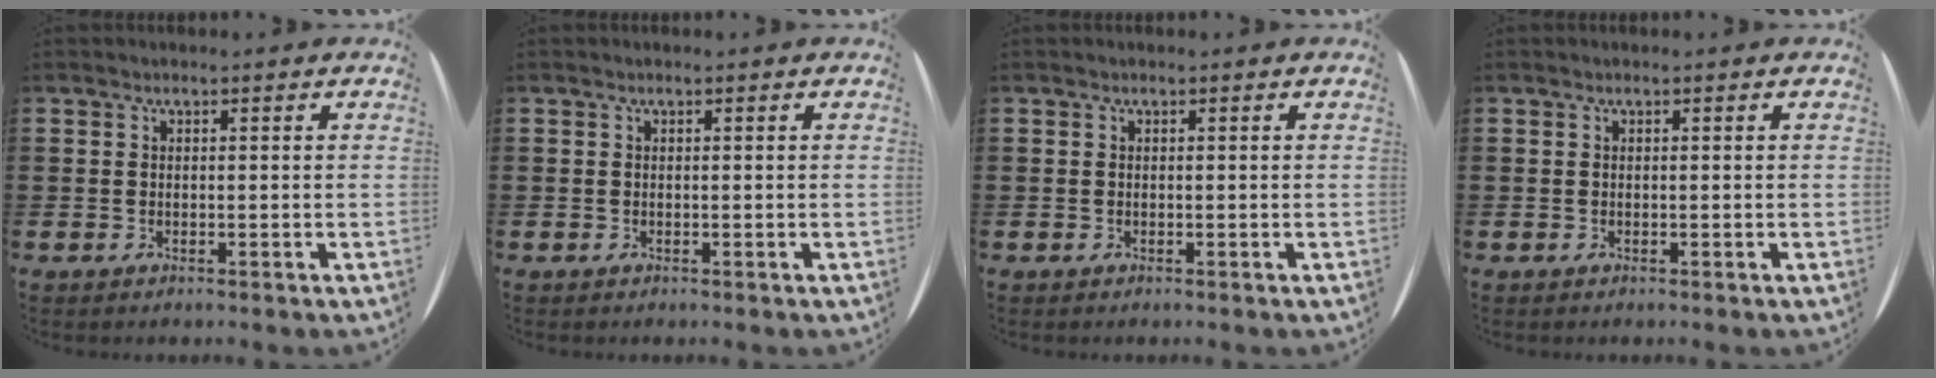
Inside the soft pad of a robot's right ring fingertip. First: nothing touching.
{"total": 0.0}
{"total": 0.0}
{"total": 0.0}